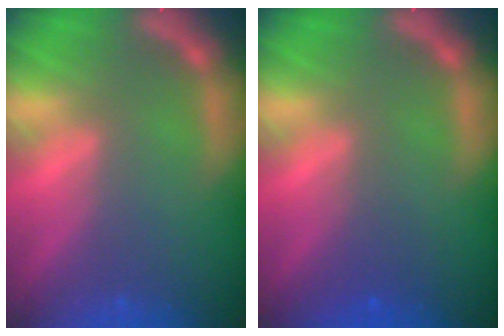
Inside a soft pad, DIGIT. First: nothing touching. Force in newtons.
{"total": 1.5}